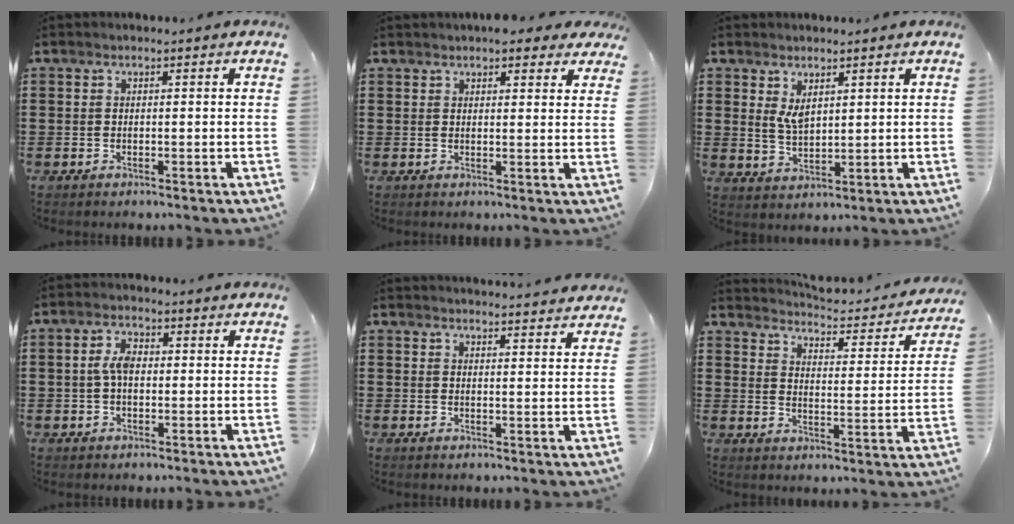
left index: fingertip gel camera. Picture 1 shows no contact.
{"total": 3.2, "force": [2.8, 1.1, 1.2], "torque": [-0.015, -0.005, 0.047]}
{"total": 3.6, "force": [2.1, 1.9, 2.3], "torque": [-0.049, 0.004, 0.039]}
{"total": 3.9, "force": [0.4, 2.0, 3.4], "torque": [-0.075, 0.007, 0.002]}
{"total": 2.8, "force": [2.8, -0.5, 0.0], "torque": [-0.001, -0.016, 0.049]}
{"total": 3.5, "force": [3.5, 0.0, 0.5], "torque": [-0.025, -0.036, 0.050]}